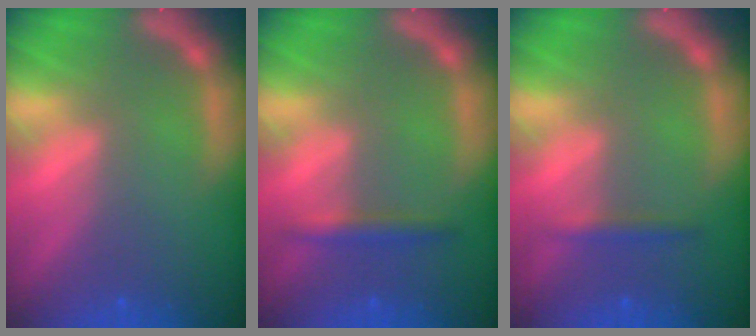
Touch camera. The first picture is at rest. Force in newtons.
{"total": 1.9}
{"total": 1.4}